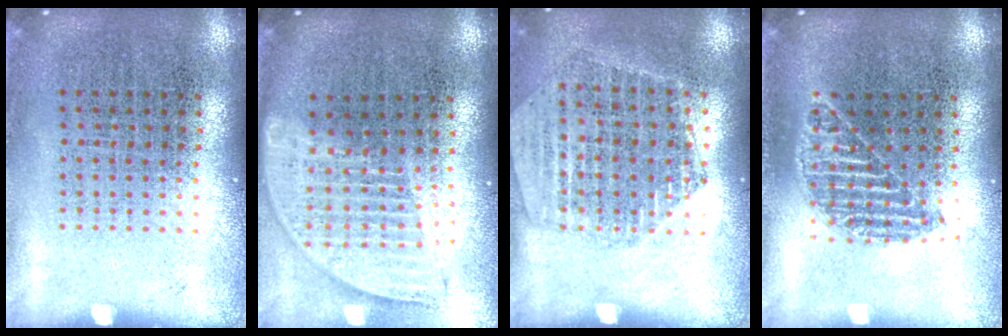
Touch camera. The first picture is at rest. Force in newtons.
{"total": 1.8, "press": 1.5, "slide": 1.0}
{"total": 1.6, "press": 1.6, "slide": 0.2}
{"total": 1.1, "press": 1.0, "slide": 0.5}